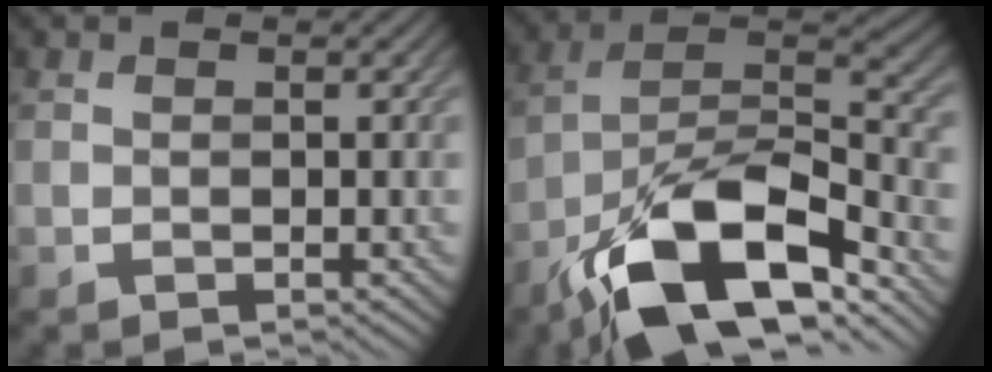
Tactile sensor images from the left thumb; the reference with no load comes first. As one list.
[{"total": 16.0, "force": [-9.8, 6.3, 11.1], "torque": [-0.205, -0.016, -0.189]}]